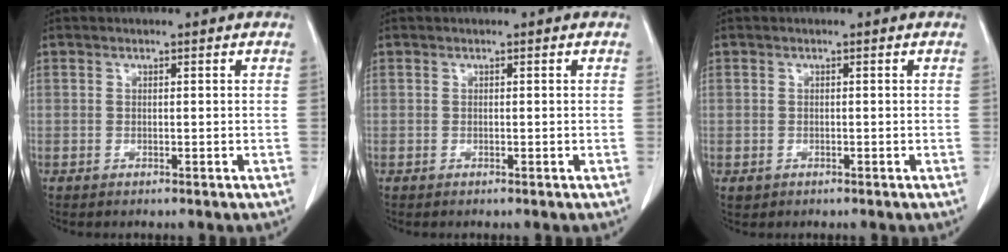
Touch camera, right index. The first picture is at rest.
{"total": 0.0}
{"total": 1.0, "force": [-0.3, 1.0, 0.1], "torque": [-0.005, 0.005, 0.000]}